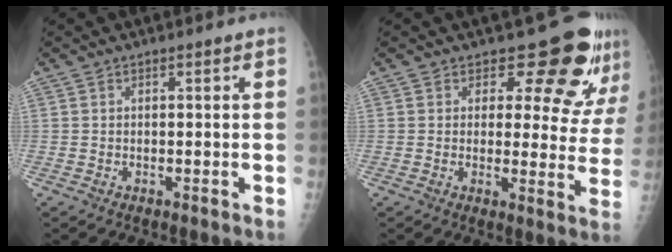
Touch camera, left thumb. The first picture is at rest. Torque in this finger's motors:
{"motor_torque": [-0.09, 0.42, -0.12, -0.13, 0.02]}